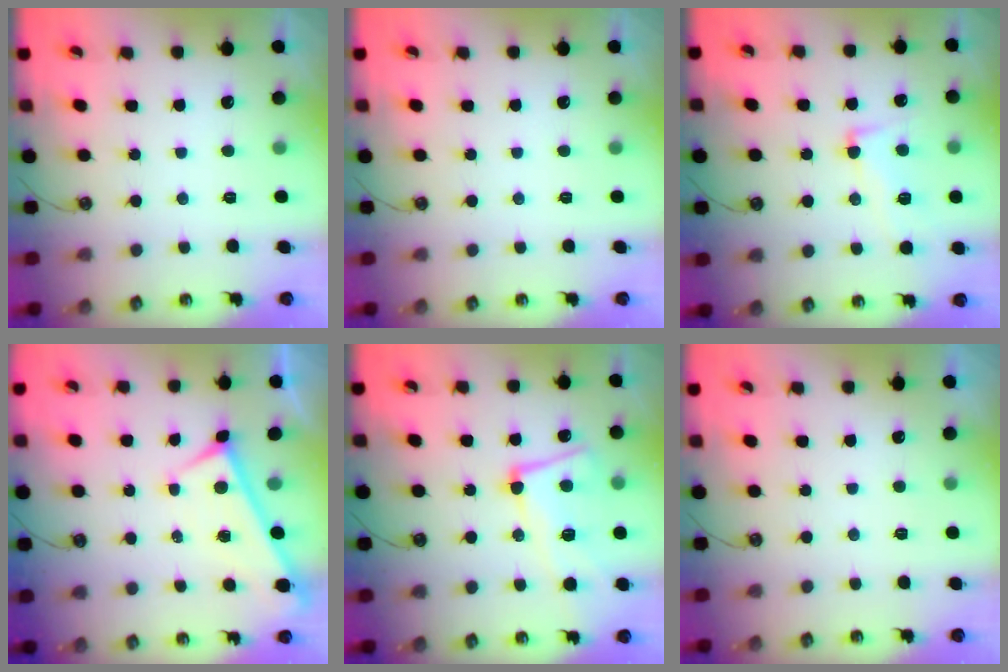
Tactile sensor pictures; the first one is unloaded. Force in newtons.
{"total": 0.0}
{"total": 3.8, "press": 3.6, "slide": 1.2}
{"total": 0.0}
{"total": 8.5, "press": 8.4, "slide": 1.7}
{"total": 9.0, "press": 9.0, "slide": 0.3}